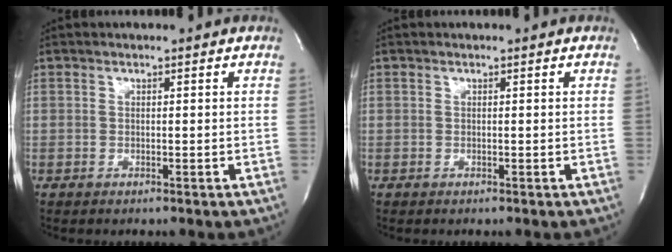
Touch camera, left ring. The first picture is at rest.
{"total": 0.0}